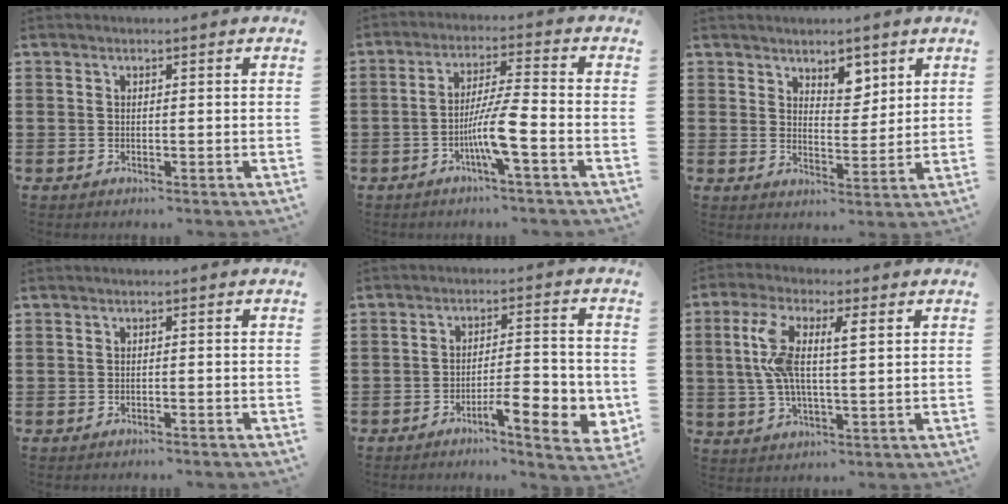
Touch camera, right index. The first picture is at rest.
{"total": 7.4, "force": [-3.1, 0.1, 6.7], "torque": [-0.133, -0.009, -0.063]}
{"total": 4.6, "force": [3.6, 2.3, 1.7], "torque": [-0.029, -0.002, 0.064]}
{"total": 0.7, "force": [-0.6, -0.1, 0.2], "torque": [-0.006, -0.003, -0.012]}
{"total": 7.5, "force": [-3.5, 1.8, 6.4], "torque": [-0.092, 0.000, -0.058]}
{"total": 8.4, "force": [1.8, 2.8, 7.7], "torque": [-0.169, 0.006, 0.025]}